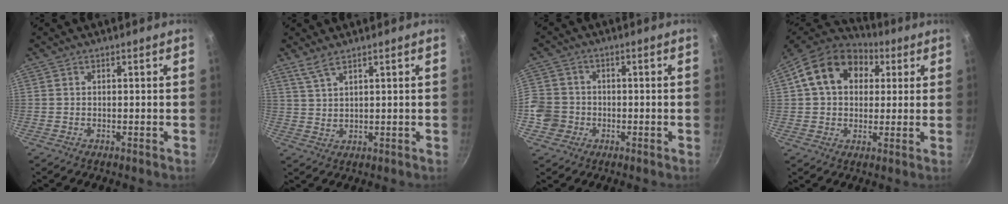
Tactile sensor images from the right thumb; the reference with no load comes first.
{"total": 3.6, "force": [2.7, 0.9, 2.2], "torque": [-0.042, -0.015, 0.060]}
{"total": 8.1, "force": [-1.7, 7.5, 2.5], "torque": [-0.038, 0.019, -0.042]}
{"total": 17.2, "force": [5.1, 12.9, 10.2], "torque": [-0.162, 0.023, 0.069]}